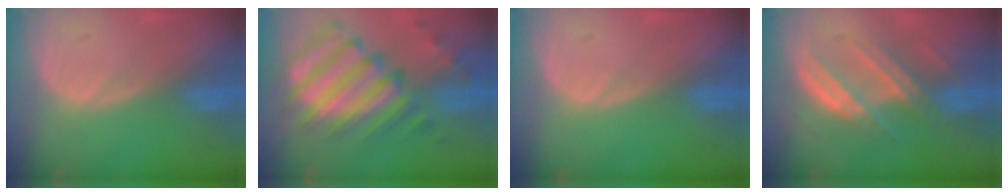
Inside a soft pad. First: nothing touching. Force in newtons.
{"total": 11.9, "press": 10.4, "slide": 5.7}
{"total": 0.0}
{"total": 7.2, "press": 7.0, "slide": 1.7}